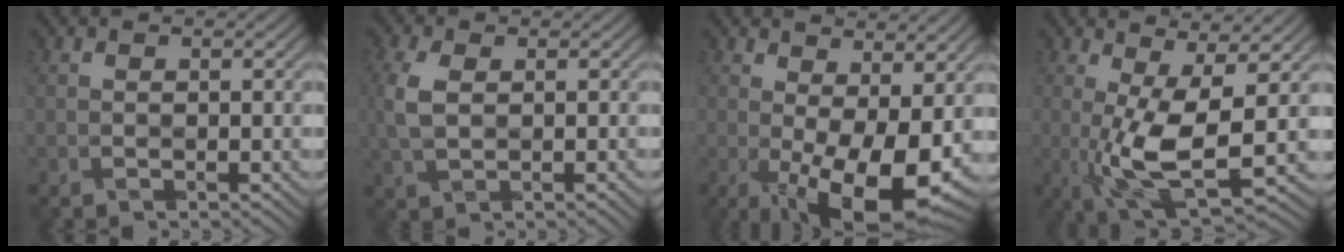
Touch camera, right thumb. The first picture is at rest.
{"total": 5.0, "force": [0.0, 3.0, 3.9], "torque": [-0.105, 0.003, -0.003]}
{"total": 11.9, "force": [-1.2, 4.7, 10.9], "torque": [-0.163, -0.003, -0.013]}
{"total": 9.0, "force": [-0.4, 2.7, 8.6], "torque": [-0.172, -0.001, -0.008]}